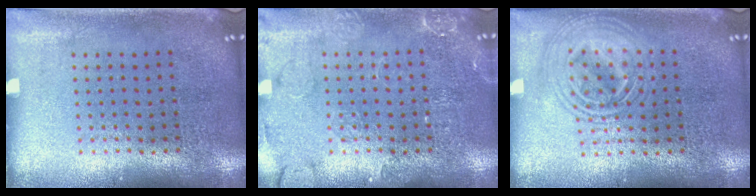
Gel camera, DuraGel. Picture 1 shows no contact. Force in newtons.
{"total": 2.5, "press": 2.5, "slide": 0.4}
{"total": 2.9, "press": 2.9, "slide": 0.3}